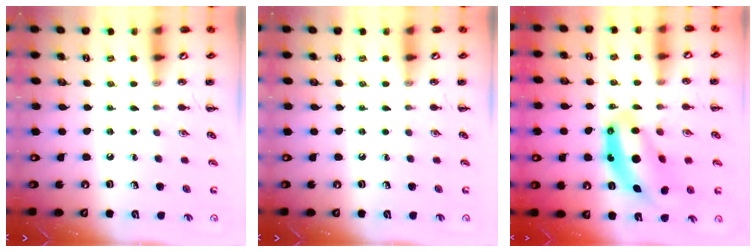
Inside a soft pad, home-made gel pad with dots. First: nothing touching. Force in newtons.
{"total": 0.0}
{"total": 11.8, "press": 11.4, "slide": 3.1}